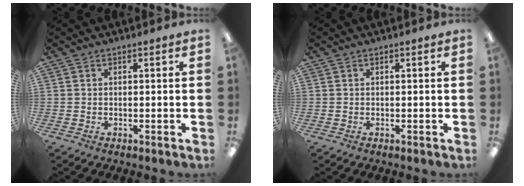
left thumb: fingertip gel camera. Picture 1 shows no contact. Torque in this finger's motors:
{"motor_torque": [-0.01, 0.03, -0.05, -0.14, 0.01]}